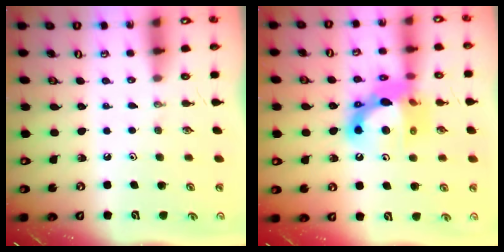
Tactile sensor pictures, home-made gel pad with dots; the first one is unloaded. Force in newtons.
{"total": 15.0, "press": 14.9, "slide": 1.9}